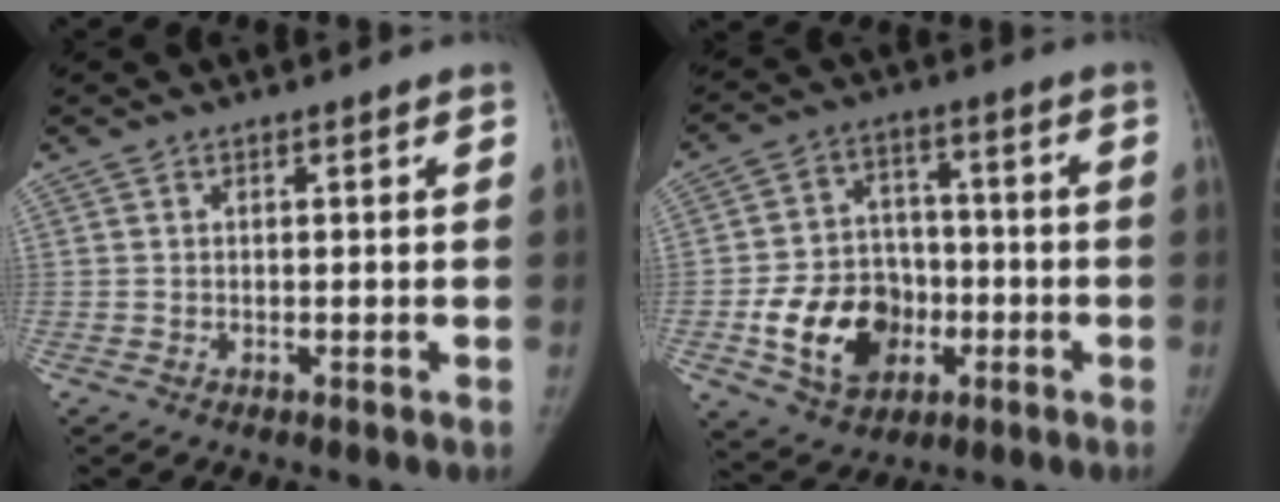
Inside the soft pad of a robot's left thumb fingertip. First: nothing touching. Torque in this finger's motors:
{"motor_torque": [1.28, 1.47, 0.59, -0.44, 0.34]}